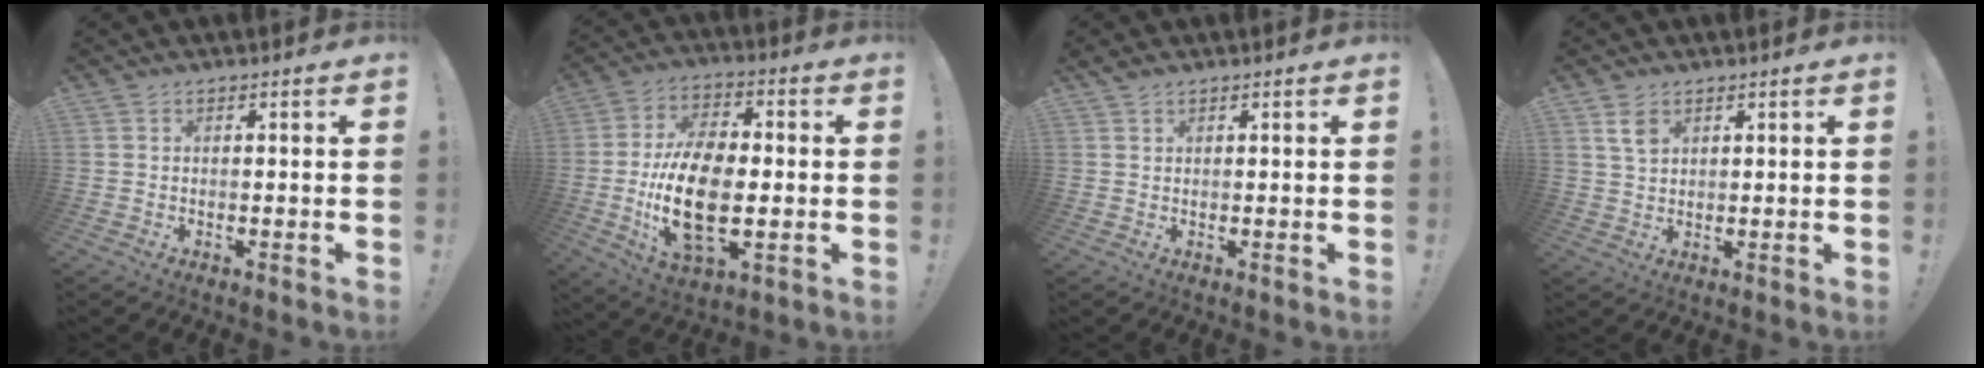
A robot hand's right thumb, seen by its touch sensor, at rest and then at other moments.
{"total": 19.1, "force": [-2.6, 10.6, 15.7], "torque": [-0.296, 0.001, -0.042]}
{"total": 1.4, "force": [1.1, 0.6, 0.5], "torque": [-0.009, -0.001, 0.021]}
{"total": 4.3, "force": [2.2, 2.5, 2.7], "torque": [-0.036, -0.008, 0.040]}